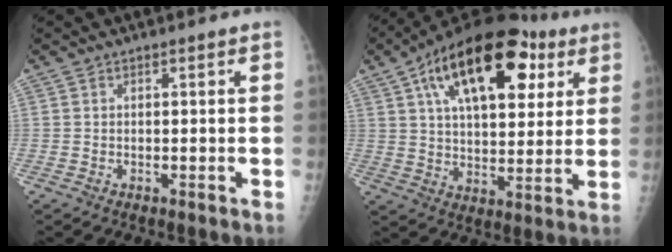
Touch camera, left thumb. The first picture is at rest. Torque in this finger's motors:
{"motor_torque": [0.78, 0.64, 1.74, -1.03, 0.46]}